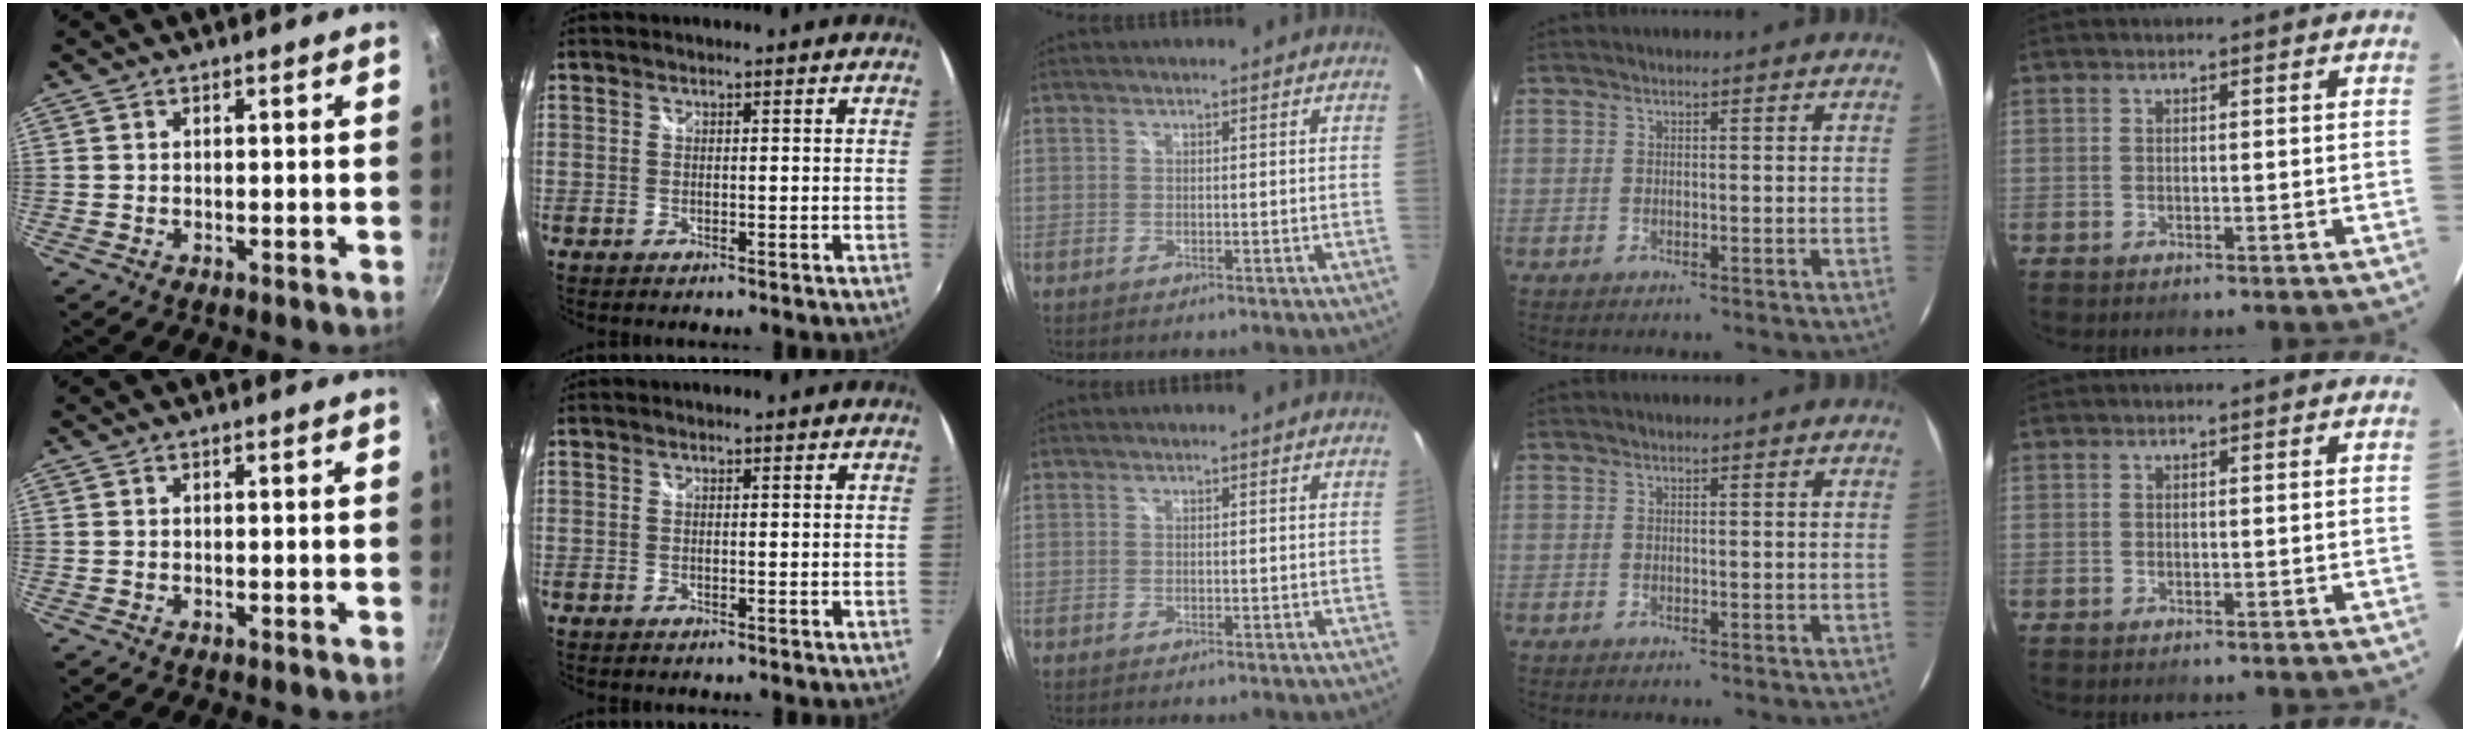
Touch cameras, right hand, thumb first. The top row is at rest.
{}